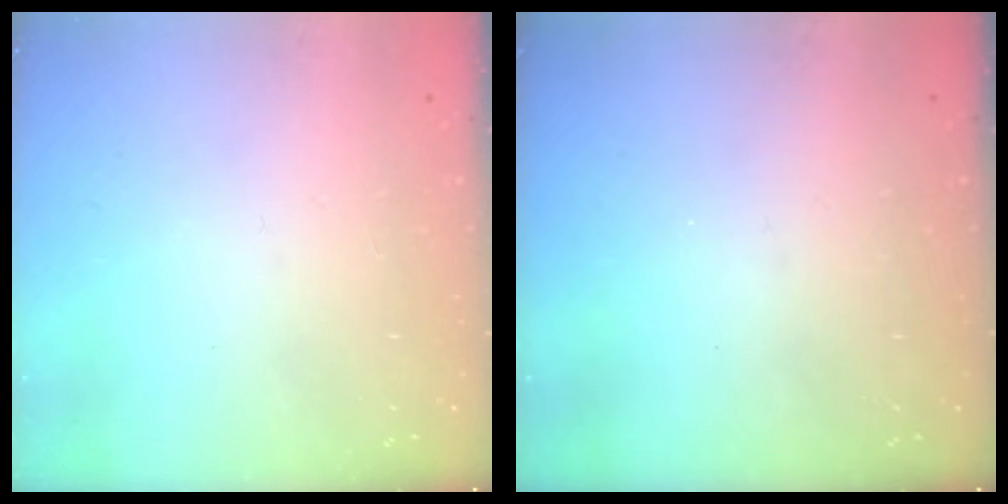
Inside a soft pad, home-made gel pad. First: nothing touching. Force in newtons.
{"total": 0.0}